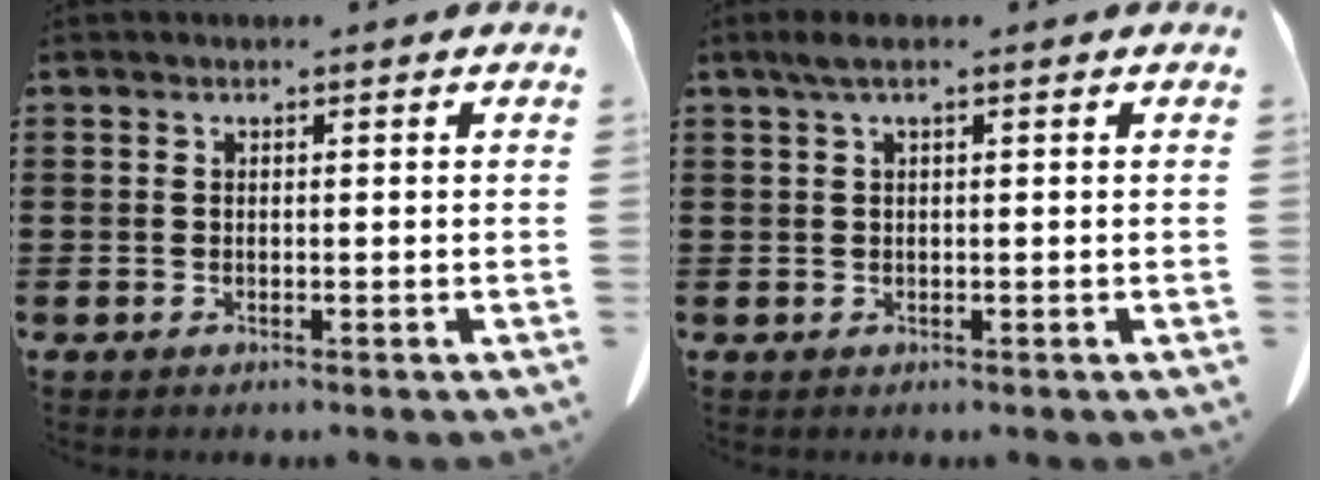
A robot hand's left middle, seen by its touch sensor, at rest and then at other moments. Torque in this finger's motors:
{"motor_torque": [0.59, 0.07, 0.04, 0.02]}